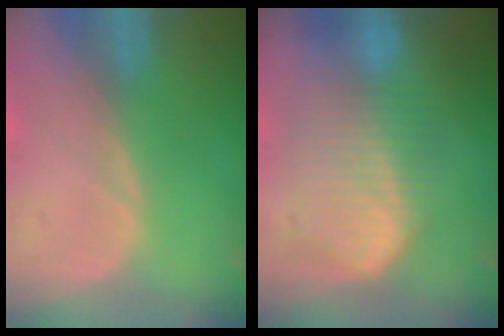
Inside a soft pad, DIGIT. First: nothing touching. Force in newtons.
{"total": 9.7, "press": 9.7, "slide": 0.8}